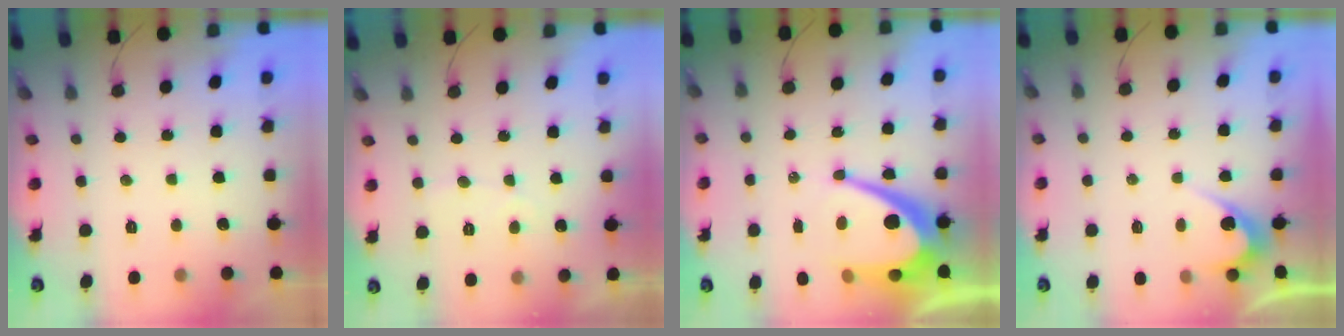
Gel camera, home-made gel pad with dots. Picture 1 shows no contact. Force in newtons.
{"total": 2.6, "press": 2.6, "slide": 0.1}
{"total": 15.8, "press": 15.7, "slide": 1.0}
{"total": 3.6, "press": 3.6, "slide": 0.3}